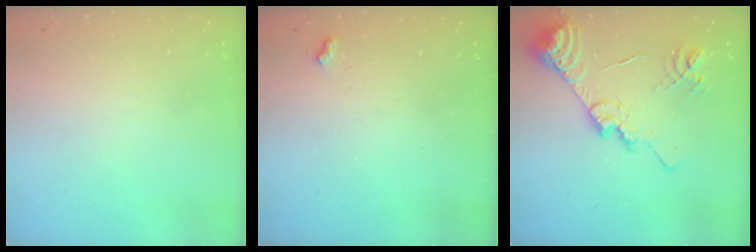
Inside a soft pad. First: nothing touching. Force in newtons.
{"total": 3.4, "press": 3.4, "slide": 0.5}
{"total": 18.8, "press": 18.7, "slide": 1.8}